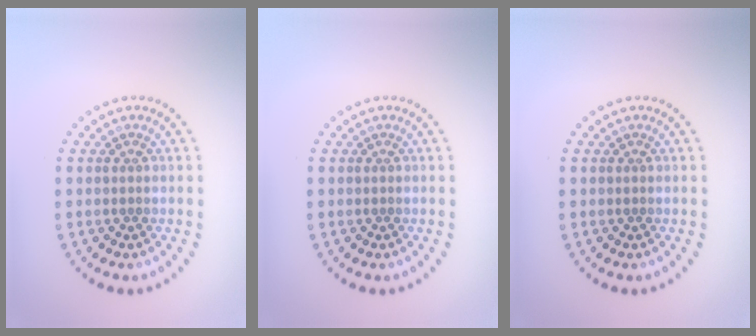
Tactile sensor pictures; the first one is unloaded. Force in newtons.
{"total": 0.0}
{"total": 0.0}